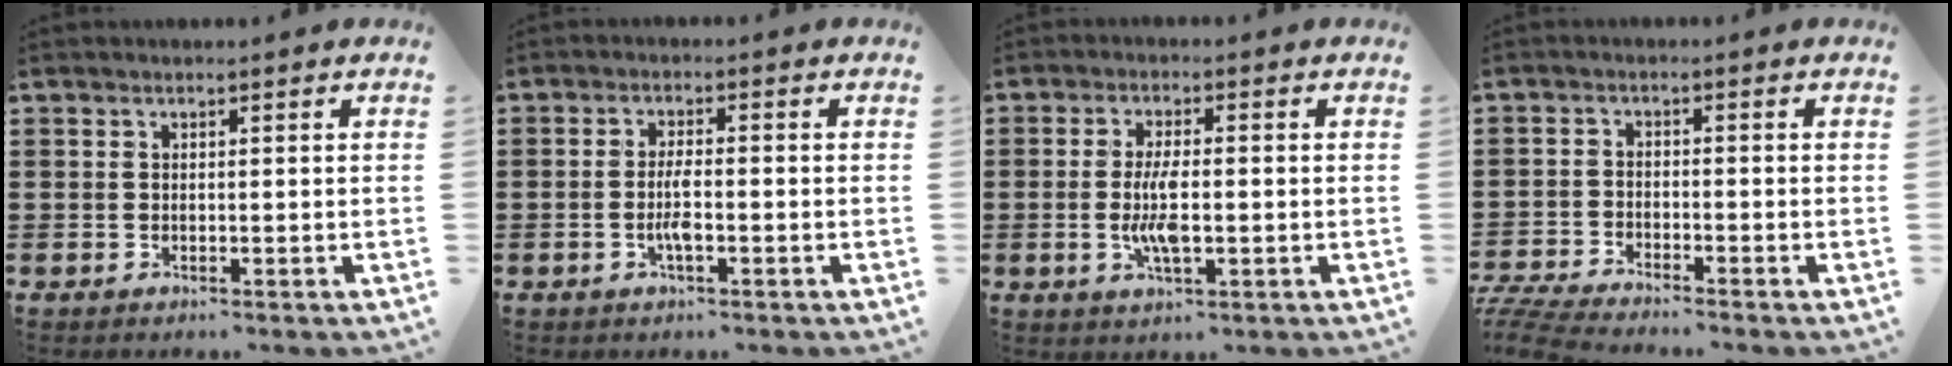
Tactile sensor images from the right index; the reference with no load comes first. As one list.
[{"total": 3.5, "force": [-1.0, 0.8, 3.2], "torque": [-0.071, -0.001, -0.024]}, {"total": 5.7, "force": [-0.8, 1.8, 5.4], "torque": [-0.114, -0.003, -0.021]}, {"total": 4.0, "force": [-4.0, -0.2, 0.8], "torque": [-0.034, -0.014, -0.086]}]